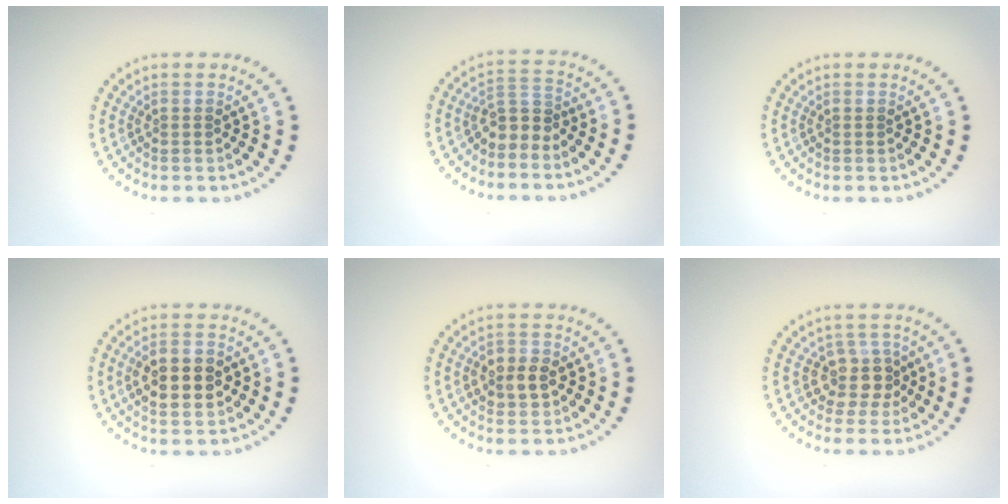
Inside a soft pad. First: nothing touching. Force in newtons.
{"total": 2.5, "press": 1.9, "slide": 1.6}
{"total": 0.0}
{"total": 4.8, "press": 4.8, "slide": 0.4}
{"total": 2.8, "press": 2.8, "slide": 0.3}
{"total": 2.9, "press": 2.2, "slide": 1.8}